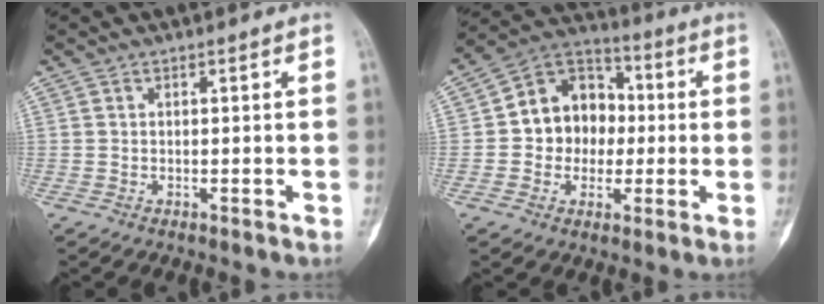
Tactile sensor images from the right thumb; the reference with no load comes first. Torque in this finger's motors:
{"motor_torque": [-0.37, 1.05, 0.22, -0.10, -0.05]}